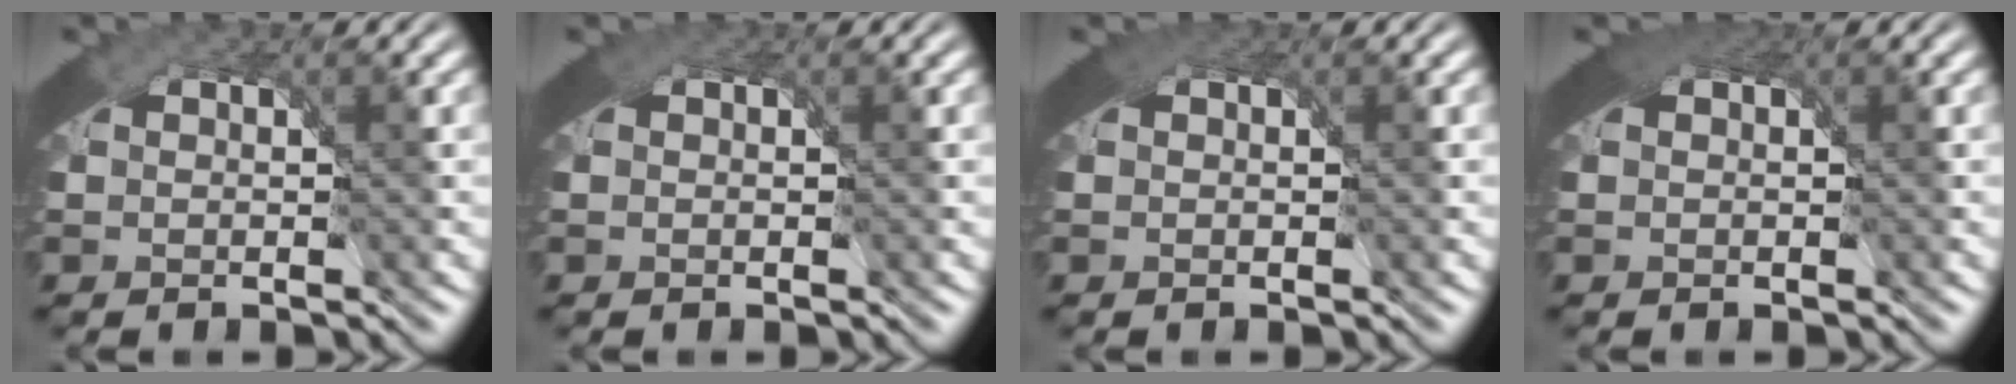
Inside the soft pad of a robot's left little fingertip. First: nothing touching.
{"total": 0.9, "force": [0.4, 0.7, 0.5], "torque": [-0.010, -0.002, 0.006]}
{"total": 1.5, "force": [0.9, 0.9, 0.9], "torque": [-0.015, -0.003, 0.014]}
{"total": 2.3, "force": [1.0, 1.3, 1.7], "torque": [-0.029, -0.006, 0.017]}